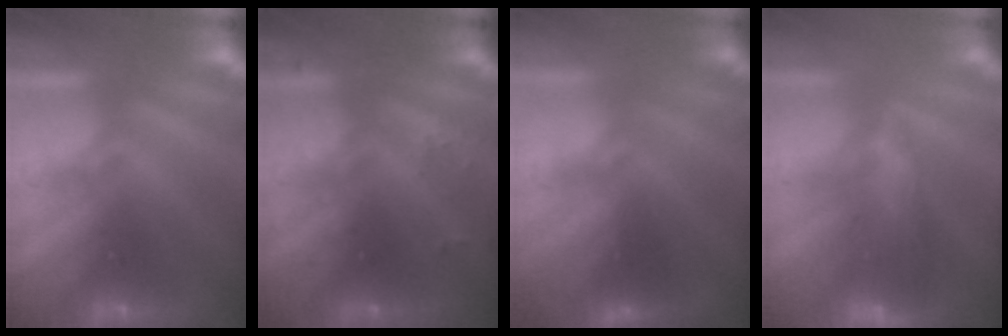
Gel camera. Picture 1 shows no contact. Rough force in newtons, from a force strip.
{"total": 2.4}
{"total": 2.2}
{"total": 8.1}